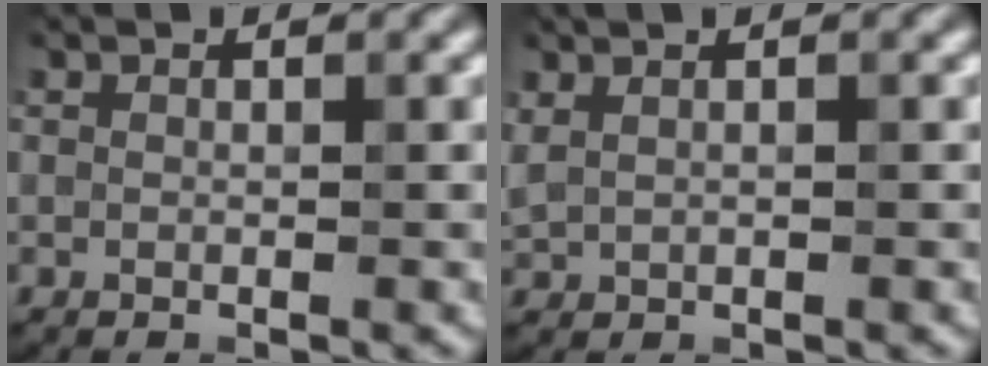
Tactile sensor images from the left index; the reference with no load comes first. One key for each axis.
{"total": 1.6, "fx": 1.1, "fy": 0.6, "fz": 1.1, "tx": -0.022, "ty": 0.001, "tz": 0.021}